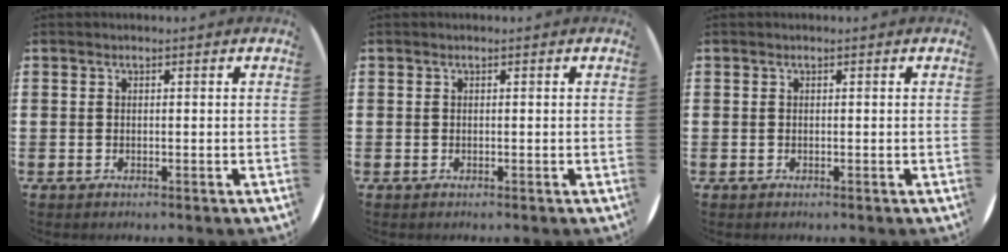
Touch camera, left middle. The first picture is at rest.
{"total": 0.0}
{"total": 0.0}